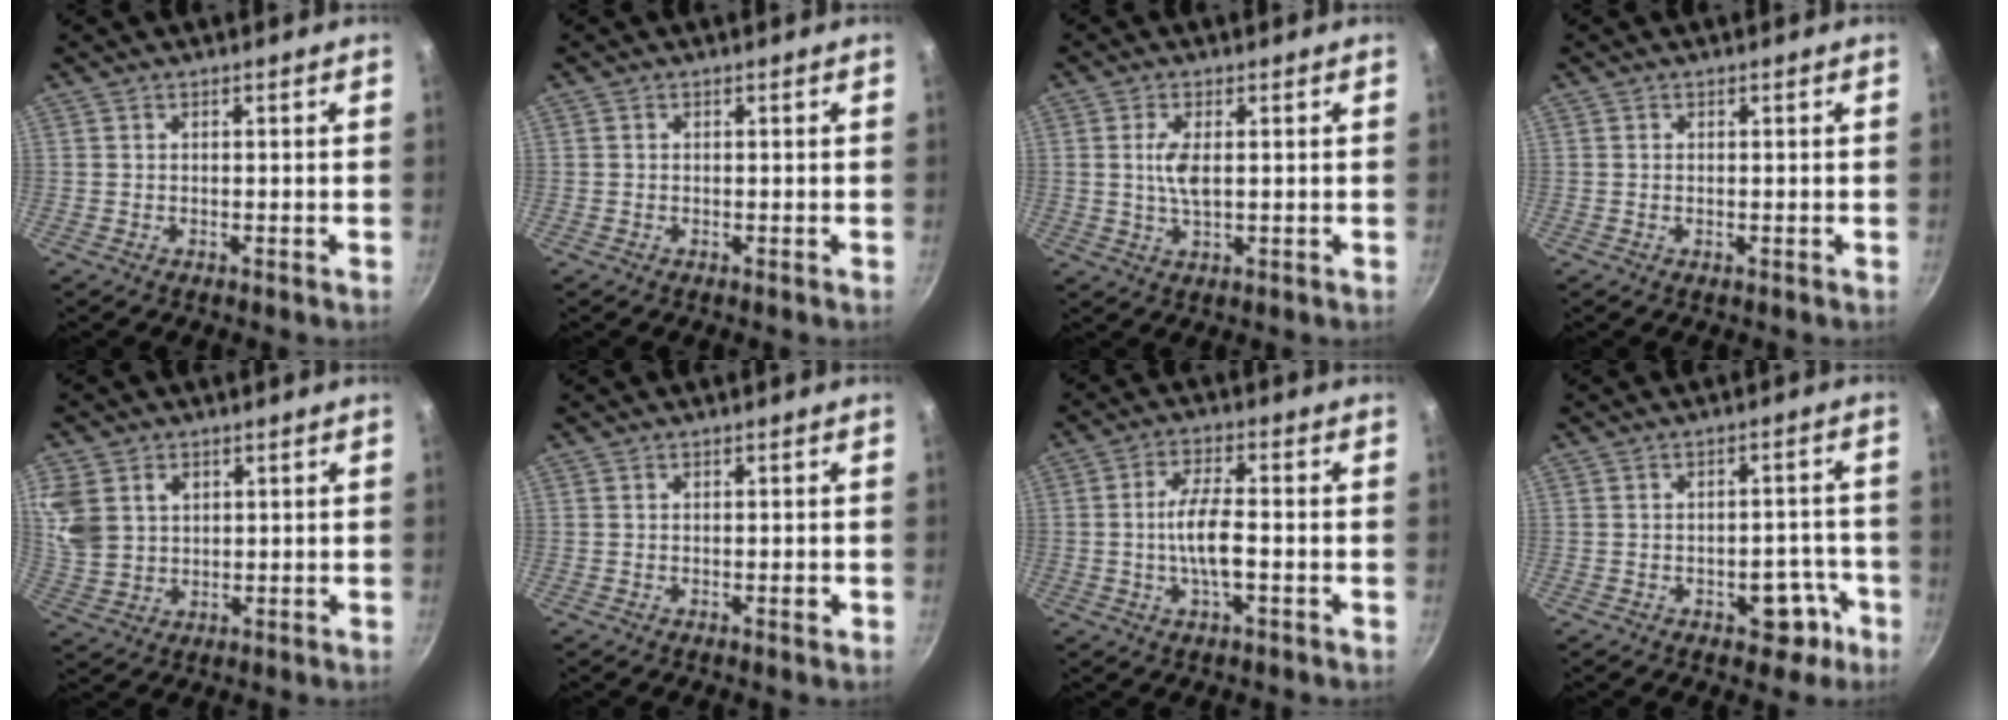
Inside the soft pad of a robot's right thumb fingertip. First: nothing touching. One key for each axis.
{"total": 0.0}
{"total": 4.6, "fx": 0.6, "fy": 1.9, "fz": 4.2, "tx": -0.091, "ty": -0.004, "tz": 0.015}
{"total": 0.0}
{"total": 10.1, "fx": 3.1, "fy": 7.7, "fz": 5.7, "tx": -0.116, "ty": 0.001, "tz": 0.073}
{"total": 1.2, "fx": -0.3, "fy": 0.4, "fz": 1.1, "tx": -0.013, "ty": -0.001, "tz": -0.005}
{"total": 7.6, "fx": -1.1, "fy": 2.7, "fz": 7.1, "tx": -0.140, "ty": 0.012, "tz": -0.024}
{"total": 7.3, "fx": -3.5, "fy": 4.3, "fz": 4.8, "tx": -0.031, "ty": 0.037, "tz": -0.038}